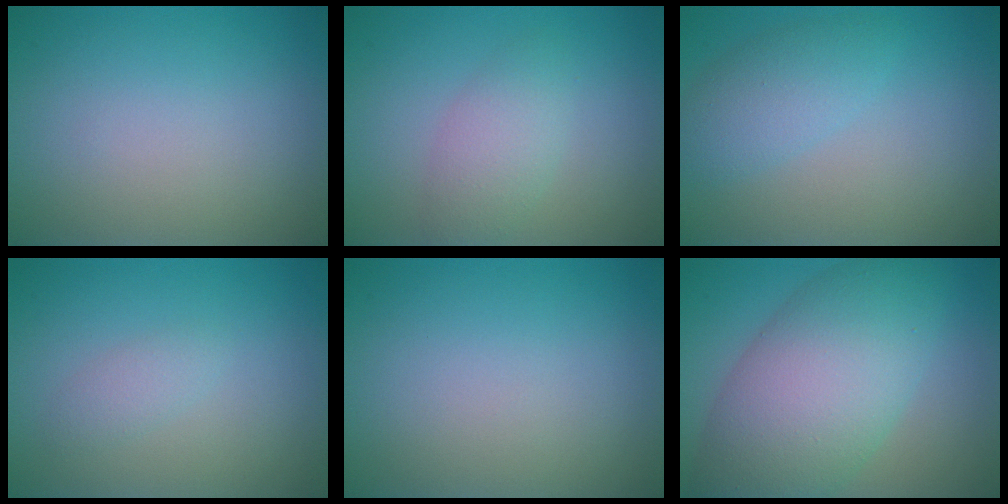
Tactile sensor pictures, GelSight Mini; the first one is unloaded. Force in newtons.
{"total": 2.7, "press": 2.7, "slide": 0.1}
{"total": 3.1, "press": 3.1, "slide": 0.2}
{"total": 1.2, "press": 1.1, "slide": 0.1}
{"total": 0.0}
{"total": 9.9, "press": 9.9, "slide": 0.4}